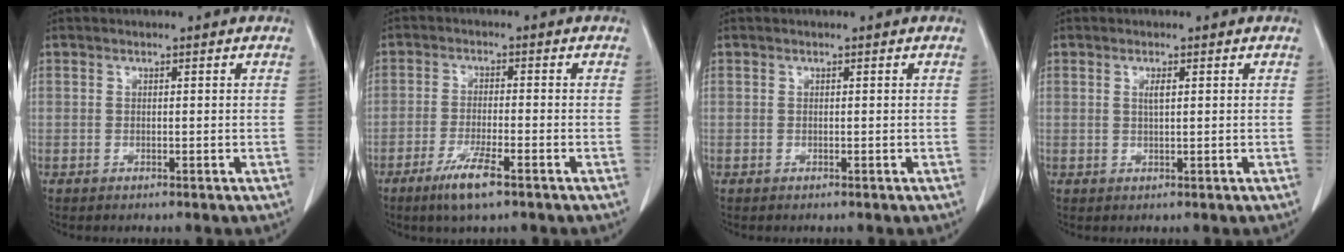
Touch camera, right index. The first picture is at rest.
{"total": 5.8, "force": [-3.6, 0.4, 4.6], "torque": [-0.092, -0.011, -0.065]}
{"total": 0.0}
{"total": 1.3, "force": [0.4, 0.1, 1.2], "torque": [-0.027, 0.000, 0.009]}